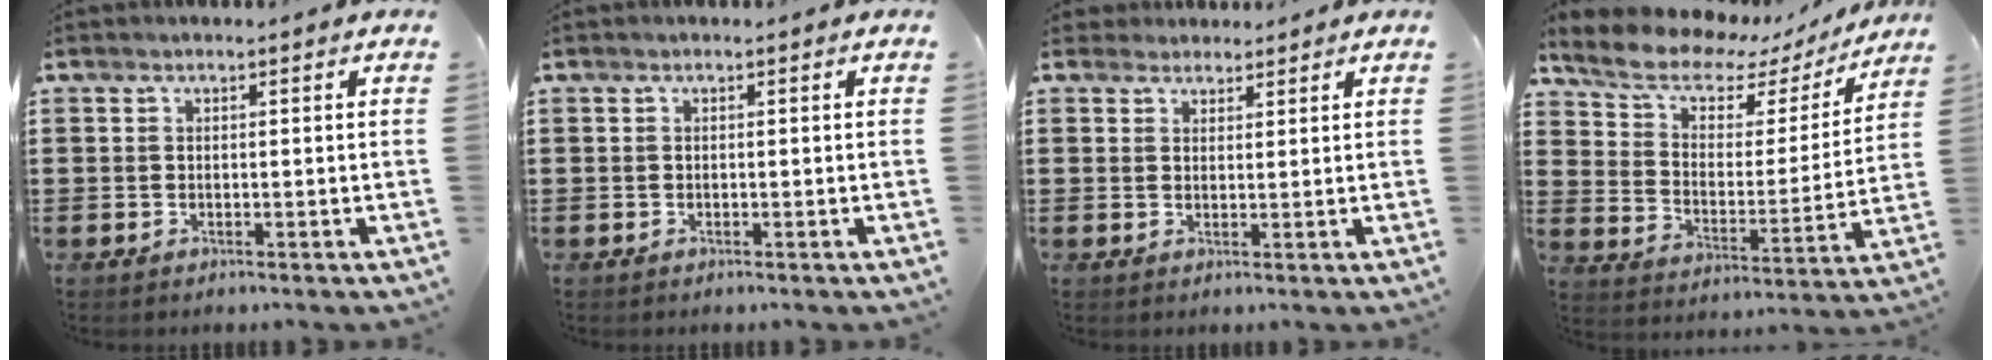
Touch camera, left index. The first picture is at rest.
{"total": 0.0}
{"total": 2.1, "force": [1.9, 0.9, -0.1], "torque": [-0.005, 0.007, 0.037]}
{"total": 8.4, "force": [6.8, 3.7, 3.3], "torque": [-0.094, -0.039, 0.115]}